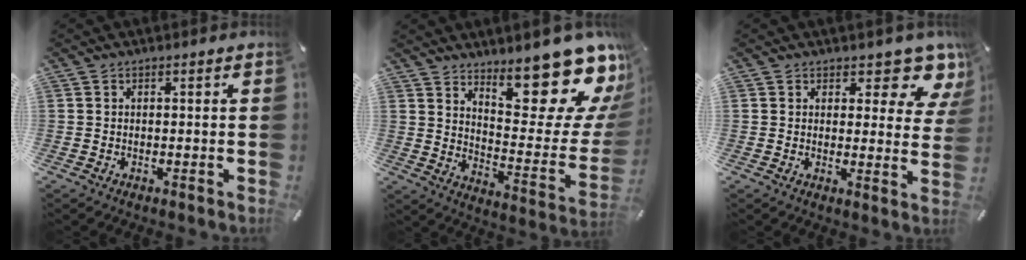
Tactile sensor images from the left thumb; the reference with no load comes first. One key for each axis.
{"total": 20.9, "fx": 15.9, "fy": 7.1, "fz": 11.6, "tx": -0.115, "ty": -0.147, "tz": 0.261}
{"total": 8.0, "fx": 6.2, "fy": 3.6, "fz": 3.6, "tx": -0.019, "ty": -0.057, "tz": 0.101}